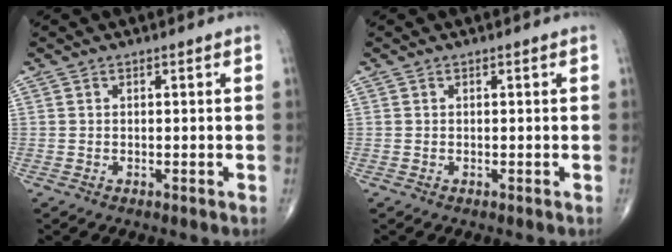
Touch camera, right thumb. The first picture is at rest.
{"total": 0.0}